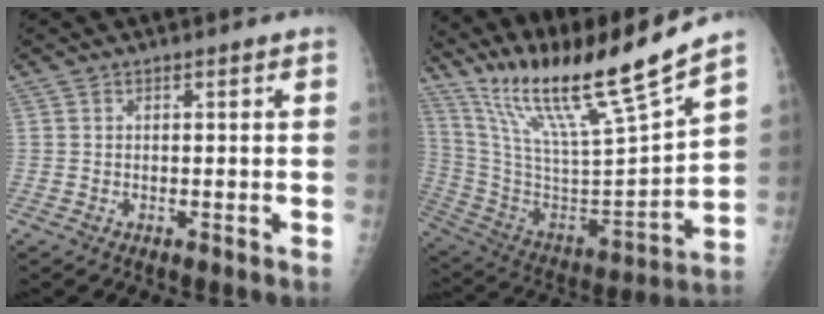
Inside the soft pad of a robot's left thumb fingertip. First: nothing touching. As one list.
[{"total": 23.0, "force": [18.9, -0.4, 13.1], "torque": [-0.212, -0.110, 0.349]}]